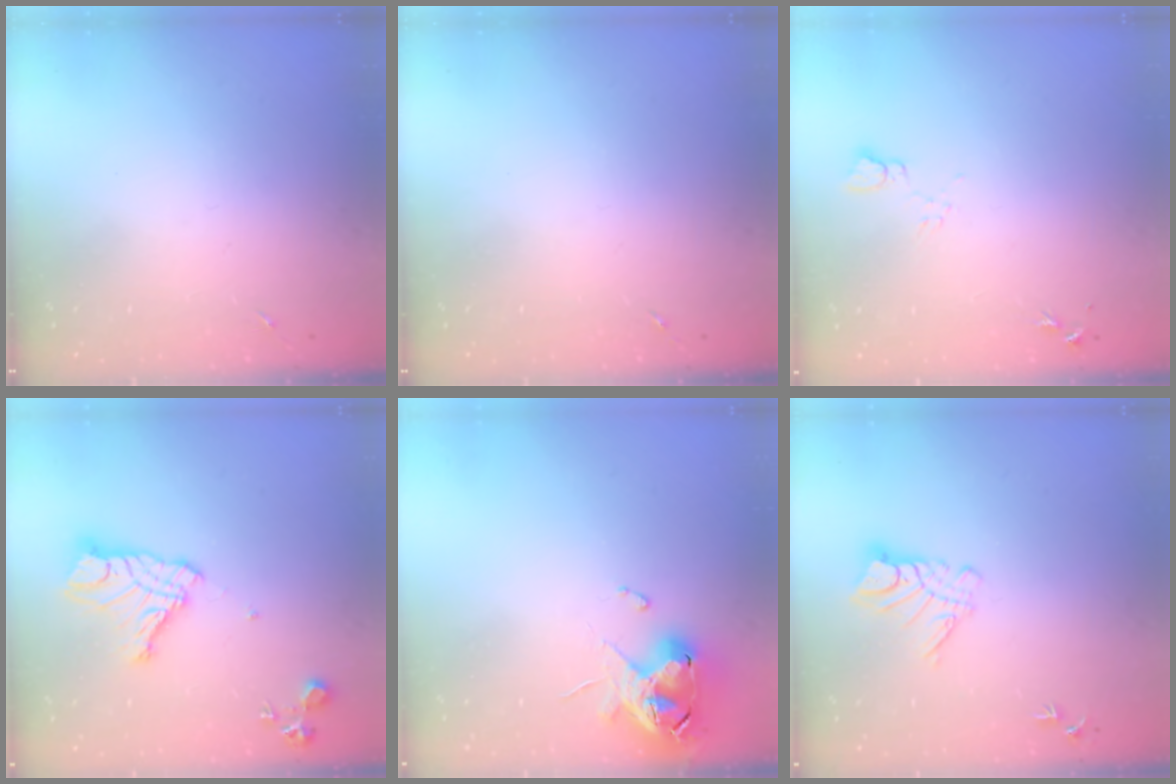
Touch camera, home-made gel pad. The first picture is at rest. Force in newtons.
{"total": 0.0}
{"total": 5.9, "press": 5.8, "slide": 0.6}
{"total": 14.4, "press": 14.3, "slide": 1.3}
{"total": 11.5, "press": 11.4, "slide": 1.5}
{"total": 9.5, "press": 9.5, "slide": 0.9}